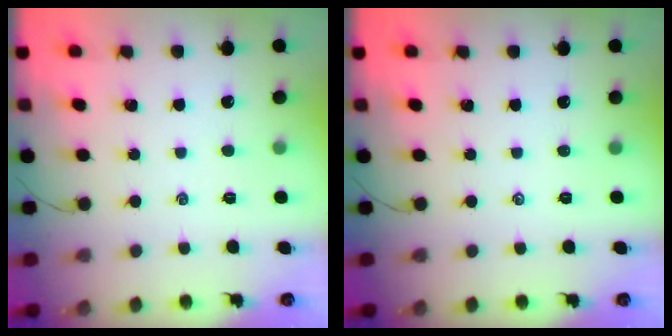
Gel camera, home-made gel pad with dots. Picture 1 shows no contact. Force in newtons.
{"total": 0.0}